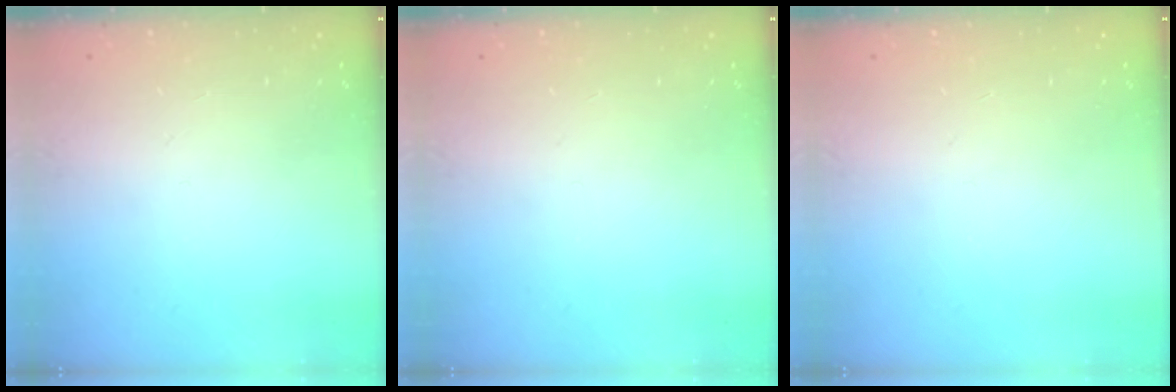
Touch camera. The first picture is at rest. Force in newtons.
{"total": 0.0}
{"total": 0.0}